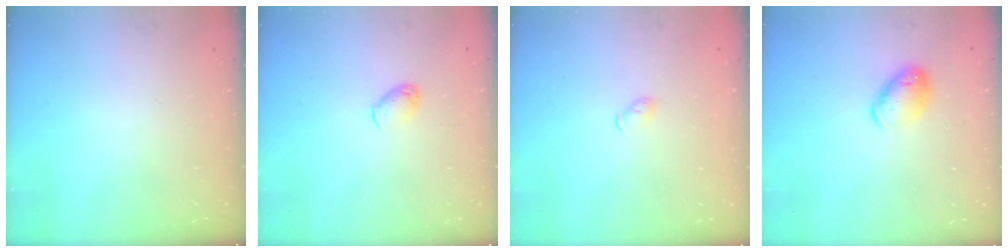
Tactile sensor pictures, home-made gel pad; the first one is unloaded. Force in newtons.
{"total": 4.5, "press": 4.4, "slide": 0.7}
{"total": 3.7, "press": 3.6, "slide": 0.9}
{"total": 10.2, "press": 10.1, "slide": 1.4}